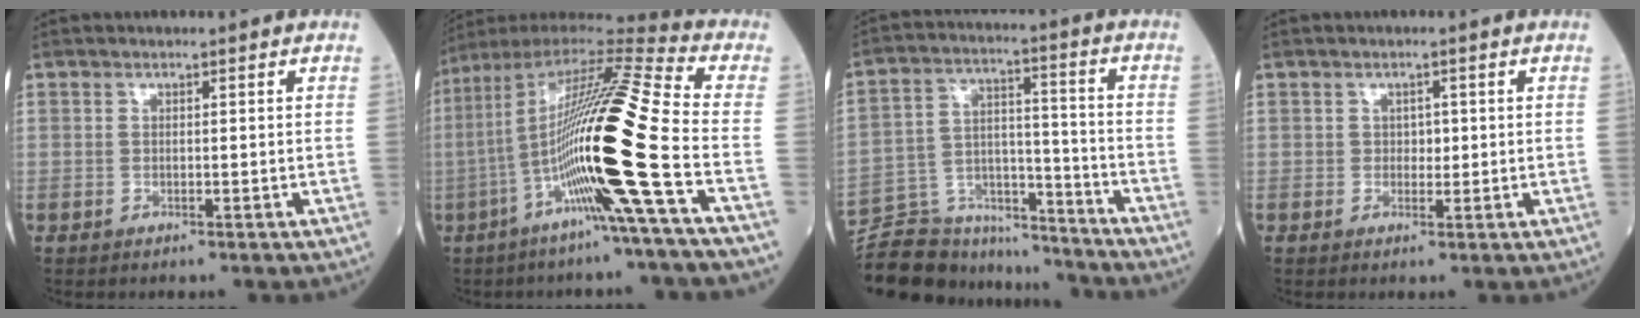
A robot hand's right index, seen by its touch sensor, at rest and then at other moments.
{"total": 22.2, "force": [-5.1, -1.0, 21.6], "torque": [-0.422, -0.013, -0.112]}
{"total": 15.3, "force": [-14.5, 4.5, 1.6], "torque": [-0.032, 0.053, -0.234]}
{"total": 1.4, "force": [0.1, 1.0, 0.9], "torque": [-0.008, 0.001, 0.002]}